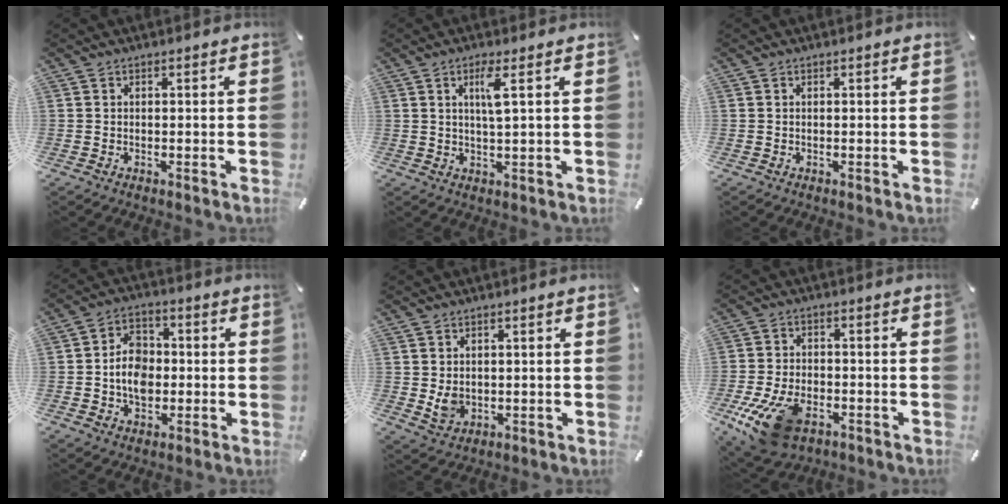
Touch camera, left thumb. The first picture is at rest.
{"total": 4.9, "force": [1.7, 0.4, 4.6], "torque": [-0.088, -0.004, 0.023]}
{"total": 0.0}
{"total": 8.7, "force": [-1.2, 7.0, 5.0], "torque": [-0.092, 0.015, -0.021]}
{"total": 4.2, "force": [0.6, 3.7, 1.9], "torque": [-0.034, -0.006, 0.009]}
{"total": 13.9, "force": [-6.9, 8.1, 8.9], "torque": [-0.184, 0.026, -0.116]}